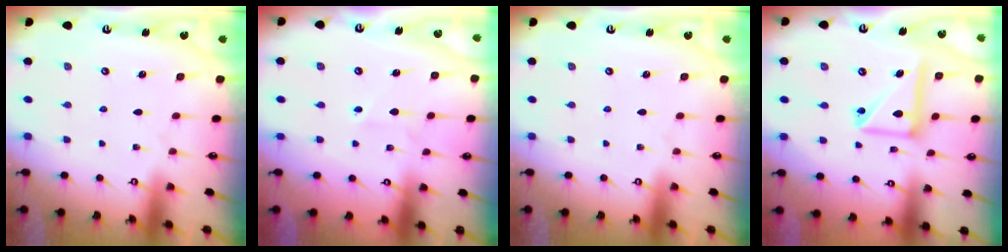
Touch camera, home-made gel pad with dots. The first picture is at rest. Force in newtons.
{"total": 2.4, "press": 2.4, "slide": 0.2}
{"total": 0.0}
{"total": 14.2, "press": 14.0, "slide": 2.1}